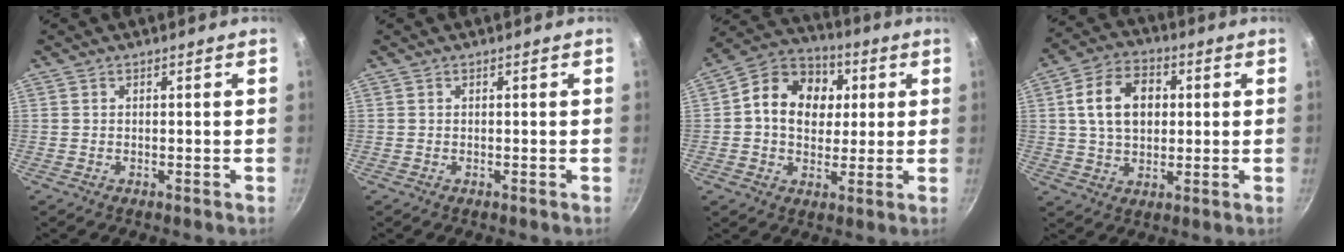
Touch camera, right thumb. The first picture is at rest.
{"total": 0.0}
{"total": 14.0, "force": [2.5, 11.1, 8.1], "torque": [-0.105, 0.012, 0.023]}
{"total": 11.9, "force": [2.0, 8.5, 8.1], "torque": [-0.118, 0.013, 0.027]}